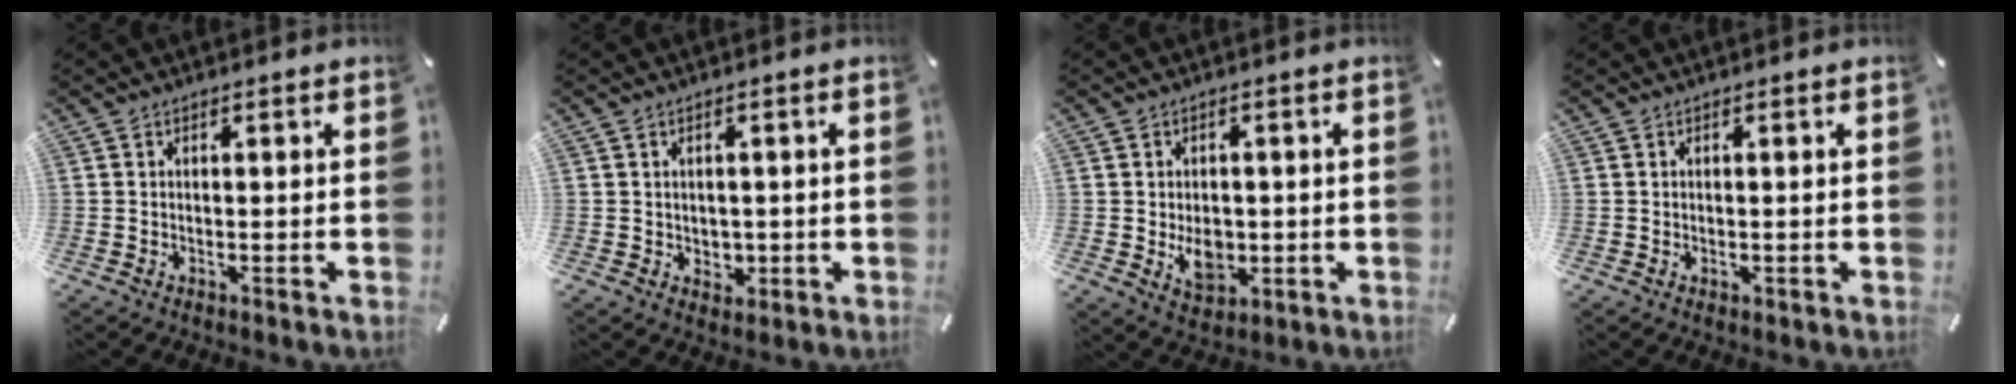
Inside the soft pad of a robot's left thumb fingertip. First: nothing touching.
{"total": 2.9, "force": [0.1, 2.8, 0.9], "torque": [-0.001, -0.003, -0.002]}
{"total": 6.9, "force": [-0.8, 5.3, 4.3], "torque": [-0.063, -0.003, -0.013]}
{"total": 0.6, "force": [0.1, 0.6, 0.2], "torque": [-0.004, 0.004, 0.000]}